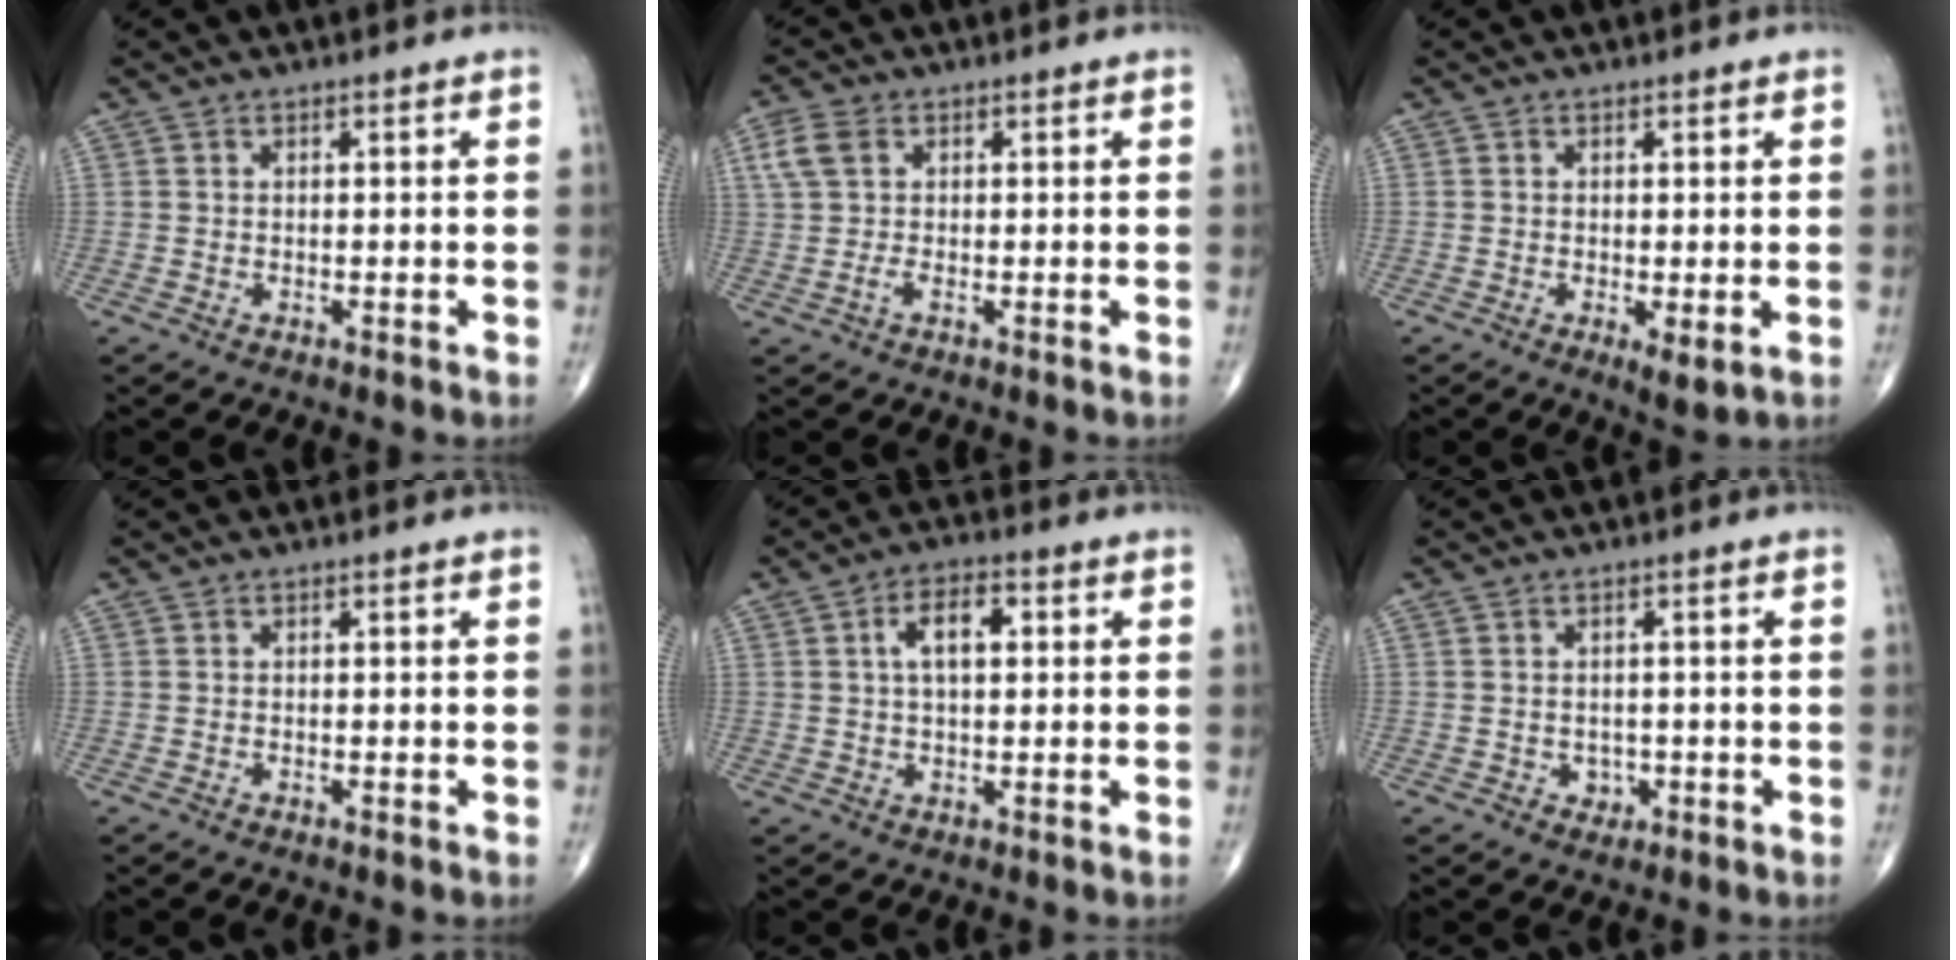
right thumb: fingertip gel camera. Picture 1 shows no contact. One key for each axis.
{"total": 4.6, "fx": 0.9, "fy": 3.0, "fz": 3.3, "tx": -0.080, "ty": 0.012, "tz": 0.014}
{"total": 3.2, "fx": -0.7, "fy": 1.0, "fz": 2.9, "tx": -0.045, "ty": -0.011, "tz": -0.012}
{"total": 0.0}
{"total": 6.2, "fx": 1.3, "fy": 3.2, "fz": 5.1, "tx": -0.085, "ty": 0.014, "tz": 0.018}
{"total": 2.2, "fx": -0.7, "fy": 1.8, "fz": 0.9, "tx": 0.002, "ty": 0.004, "tz": -0.007}